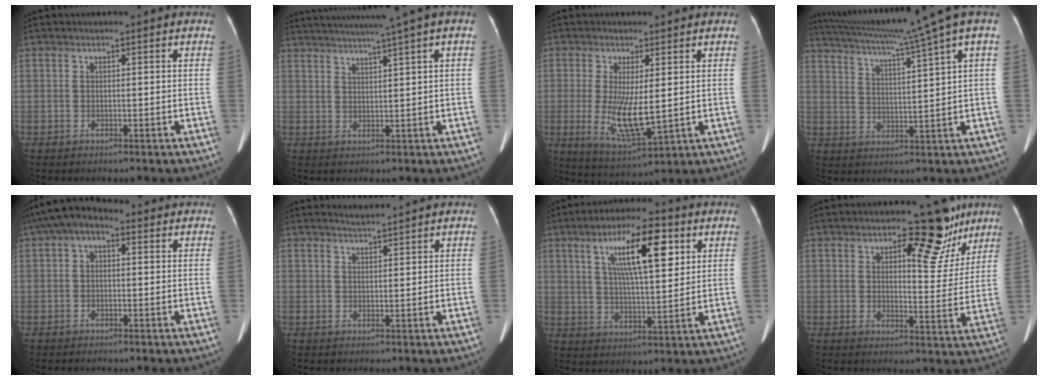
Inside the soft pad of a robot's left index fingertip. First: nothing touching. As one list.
[{"total": 10.5, "force": [8.0, -1.5, 6.6], "torque": [-0.107, 0.018, 0.108]}, {"total": 8.2, "force": [-0.2, 1.9, 7.9], "torque": [-0.159, -0.024, 0.006]}, {"total": 13.1, "force": [10.2, -2.9, 7.7], "torque": [-0.130, -0.010, 0.157]}, {"total": 5.5, "force": [2.0, 3.0, 4.2], "torque": [-0.077, 0.035, 0.027]}, {"total": 1.9, "force": [1.8, -0.7, -0.1], "torque": [-0.004, 0.002, 0.038]}, {"total": 12.7, "force": [5.2, 3.0, 11.2], "torque": [-0.195, 0.018, 0.089]}, {"total": 10.4, "force": [6.6, 4.5, 6.7], "torque": [-0.068, 0.007, 0.089]}]